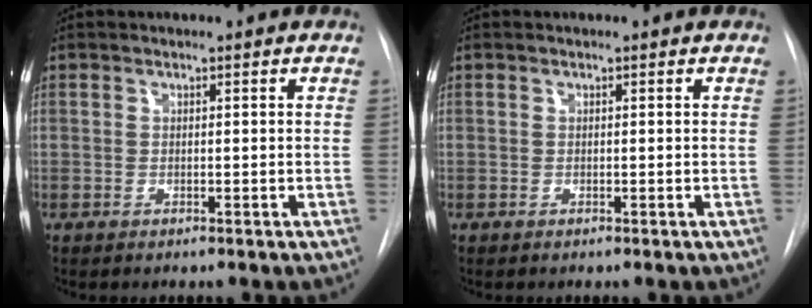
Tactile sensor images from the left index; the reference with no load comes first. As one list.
[{"total": 0.0}]